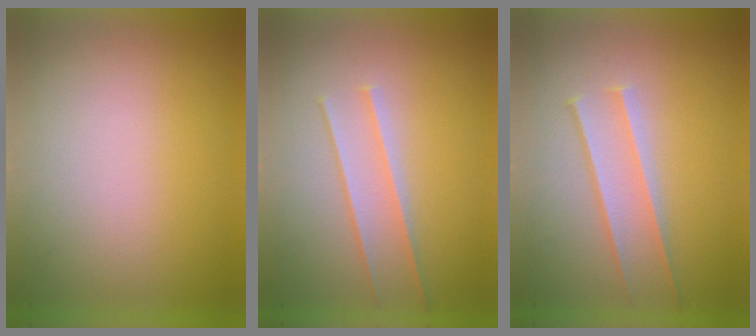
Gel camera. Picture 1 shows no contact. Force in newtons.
{"total": 1.5}
{"total": 1.7}